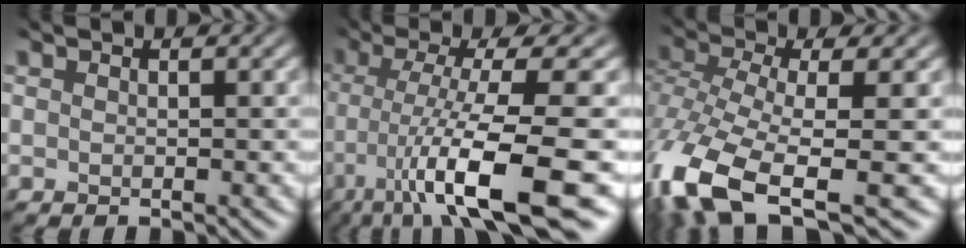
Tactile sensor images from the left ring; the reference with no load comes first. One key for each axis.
{"total": 11.3, "fx": -5.0, "fy": 2.0, "fz": 10.0, "tx": -0.139, "ty": -0.010, "tz": -0.077}
{"total": 12.5, "fx": -6.6, "fy": 5.0, "fz": 9.4, "tx": -0.220, "ty": -0.033, "tz": -0.103}